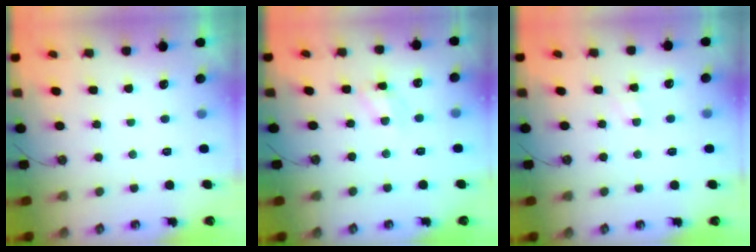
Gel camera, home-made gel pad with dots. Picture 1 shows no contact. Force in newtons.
{"total": 8.6, "press": 8.6, "slide": 0.6}
{"total": 5.3, "press": 5.2, "slide": 0.7}